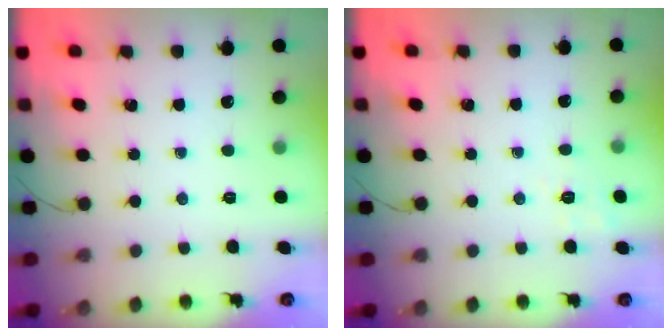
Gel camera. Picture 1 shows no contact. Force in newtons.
{"total": 1.7, "press": 0.1, "slide": 1.7}